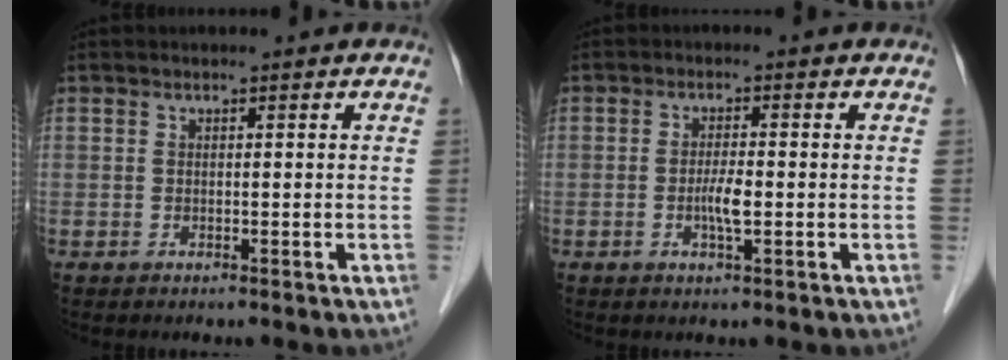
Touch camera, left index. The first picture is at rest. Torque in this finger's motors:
{"motor_torque": [0.56, 0.48, 0.07, 0.03]}